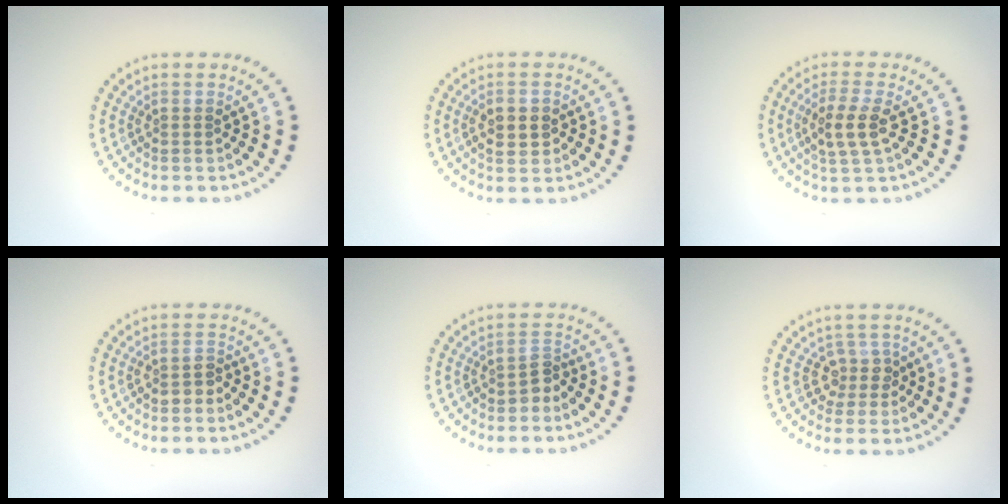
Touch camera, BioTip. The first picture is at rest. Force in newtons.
{"total": 2.7, "press": 2.7, "slide": 0.1}
{"total": 3.0, "press": 2.8, "slide": 1.2}
{"total": 1.4, "press": 1.2, "slide": 0.7}
{"total": 1.4, "press": 1.1, "slide": 0.8}
{"total": 2.1, "press": 1.5, "slide": 1.5}